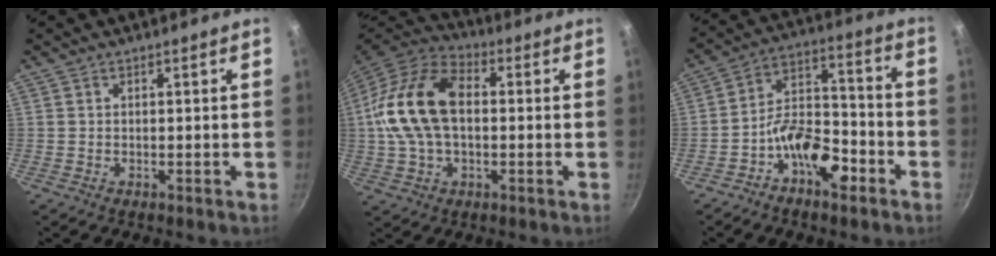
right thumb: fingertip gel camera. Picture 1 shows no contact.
{"total": 18.7, "force": [1.0, 11.8, 14.4], "torque": [-0.266, 0.032, 0.006]}
{"total": 11.8, "force": [-6.2, 5.9, 8.2], "torque": [-0.114, 0.067, -0.110]}